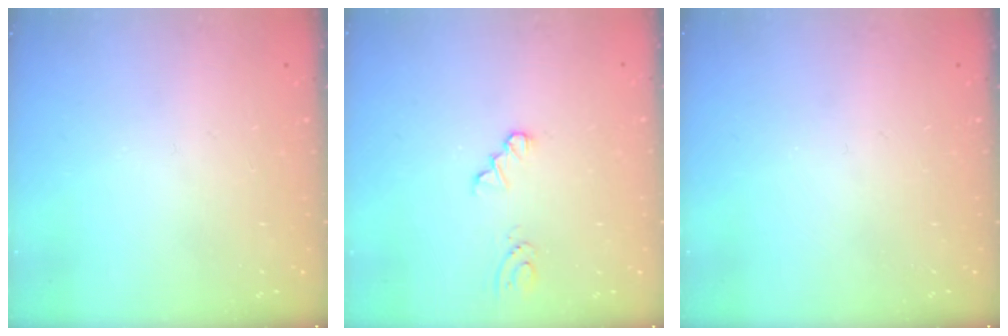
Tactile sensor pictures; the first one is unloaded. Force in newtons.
{"total": 1.4, "press": 1.4, "slide": 0.2}
{"total": 0.0}